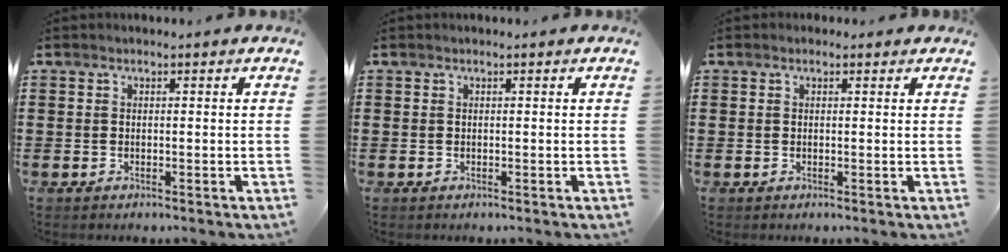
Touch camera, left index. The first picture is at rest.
{"total": 0.0}
{"total": 0.6, "force": [0.2, 0.4, 0.3], "torque": [-0.007, 0.004, 0.004]}